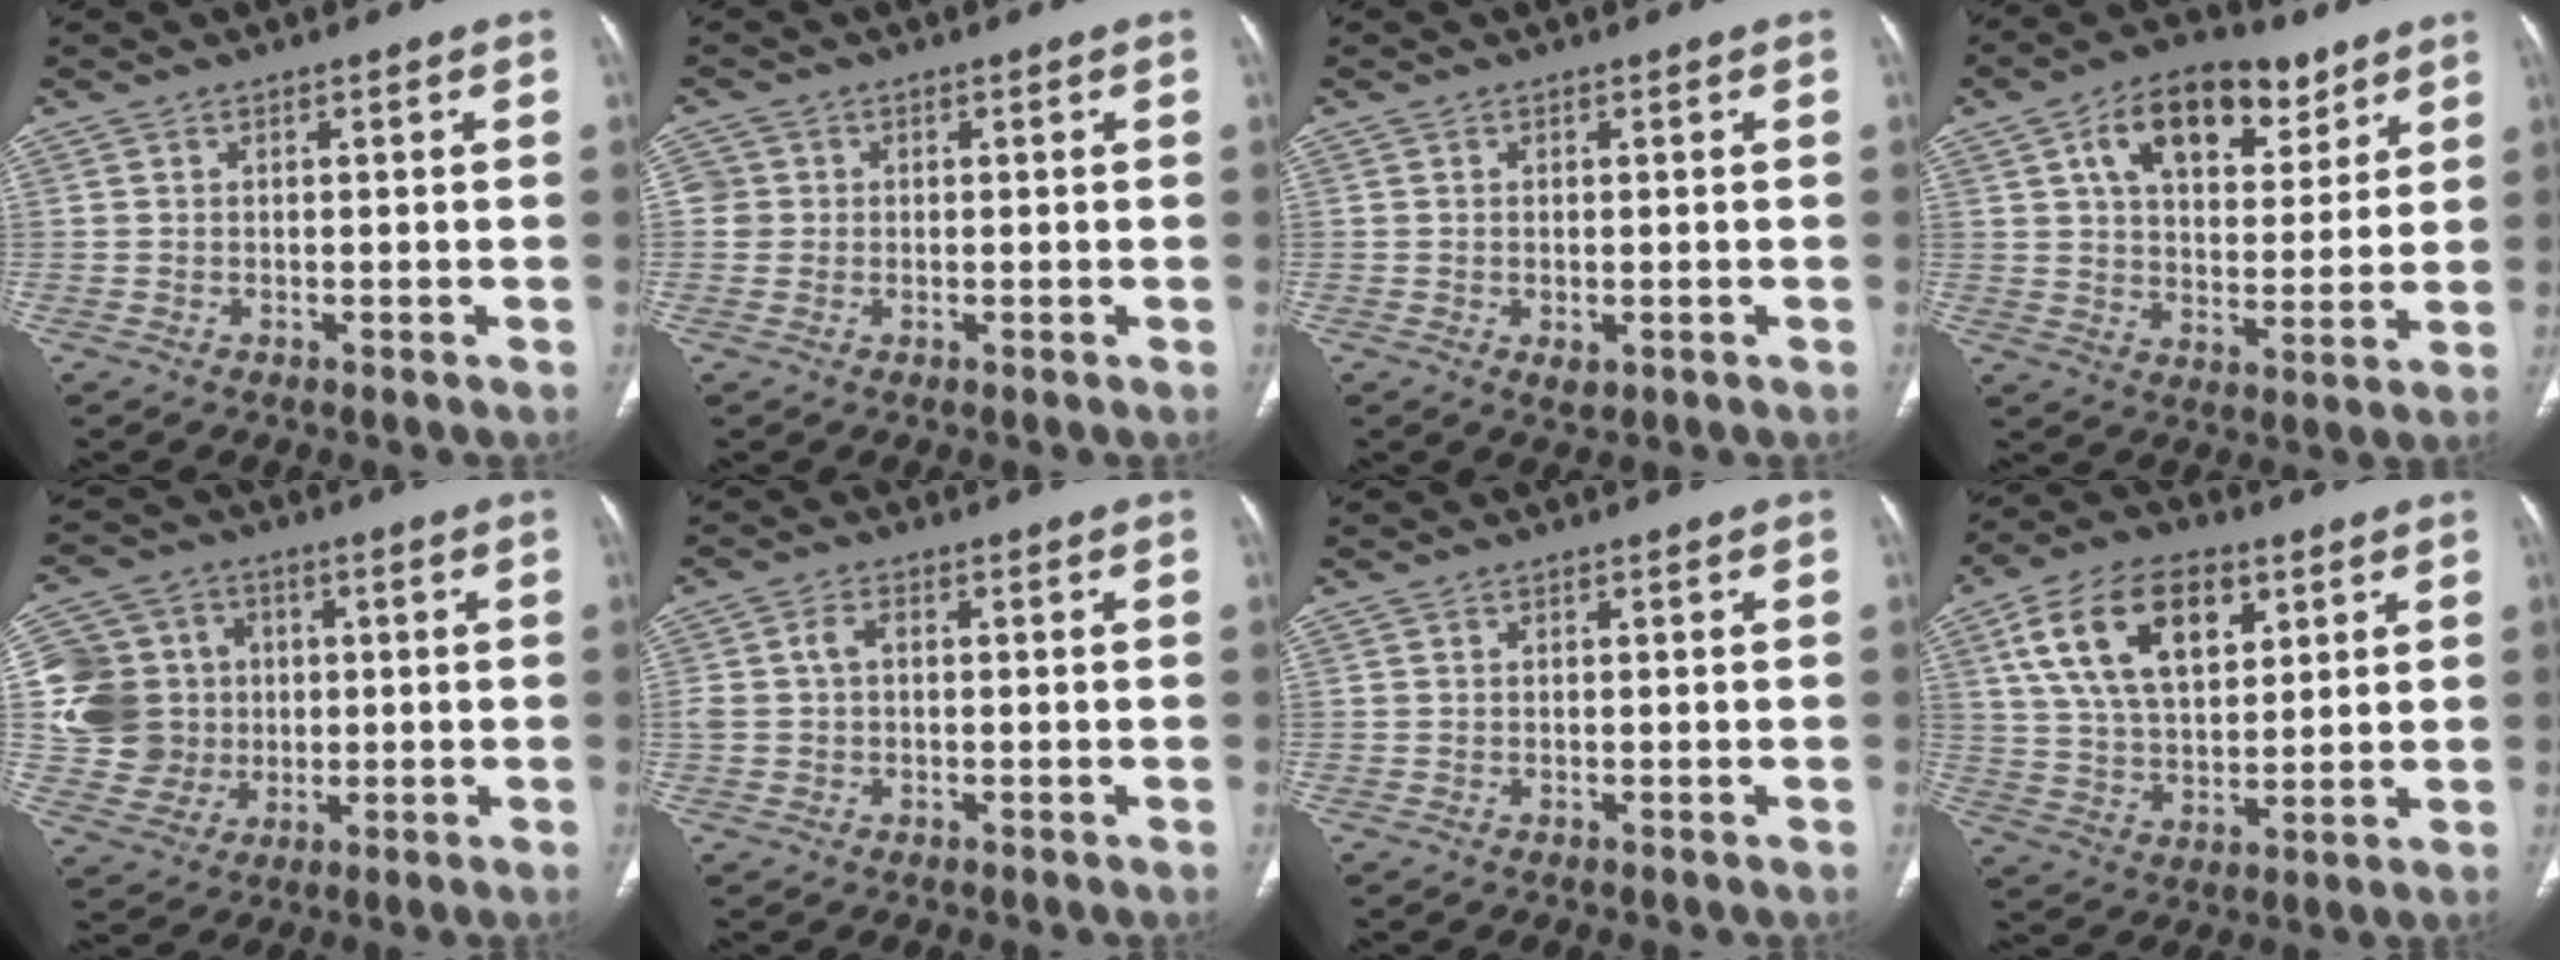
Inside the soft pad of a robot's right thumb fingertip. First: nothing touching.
{"total": 2.6, "force": [0.2, 2.6, 0.2], "torque": [0.014, 0.006, 0.003]}
{"total": 2.0, "force": [-0.6, 1.1, 1.5], "torque": [-0.019, -0.002, -0.005]}
{"total": 16.3, "force": [8.2, 9.4, 10.5], "torque": [-0.125, -0.017, 0.135]}
{"total": 14.6, "force": [0.9, 13.3, 5.8], "torque": [-0.088, 0.016, 0.028]}
{"total": 3.2, "force": [0.2, 2.3, 2.2], "torque": [-0.048, 0.012, 0.004]}
{"total": 0.0}
{"total": 17.4, "force": [7.0, 10.2, 12.2], "torque": [-0.188, -0.014, 0.128]}